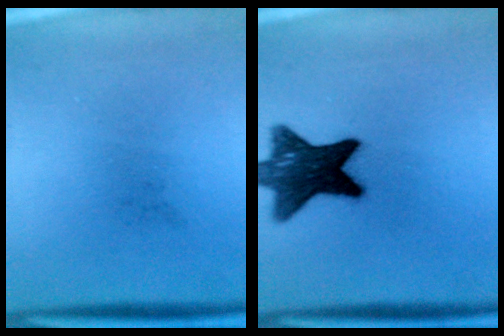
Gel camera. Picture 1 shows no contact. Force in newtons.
{"total": 13.1}